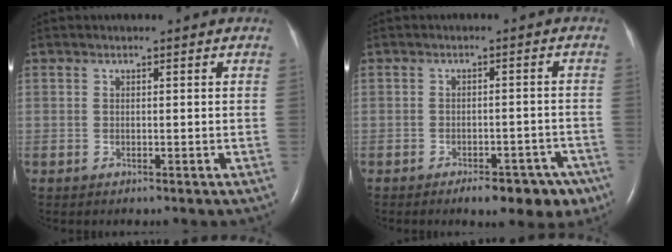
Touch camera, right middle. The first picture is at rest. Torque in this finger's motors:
{"motor_torque": [0.05, -0.05, 0.06, 0.02]}